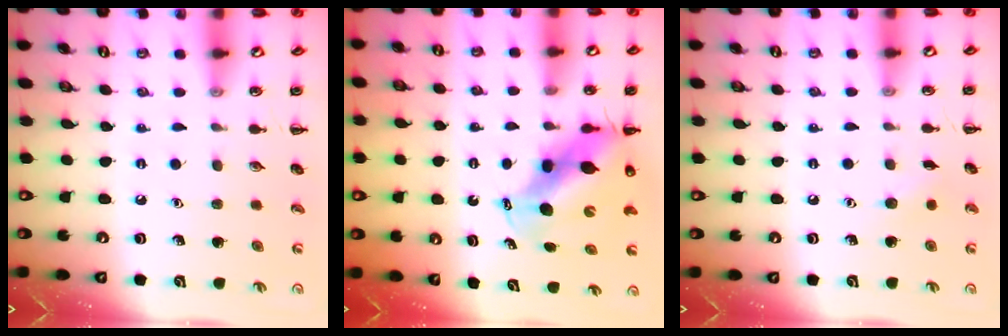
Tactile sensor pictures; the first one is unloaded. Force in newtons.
{"total": 10.2, "press": 9.8, "slide": 2.8}
{"total": 4.9, "press": 4.7, "slide": 1.2}